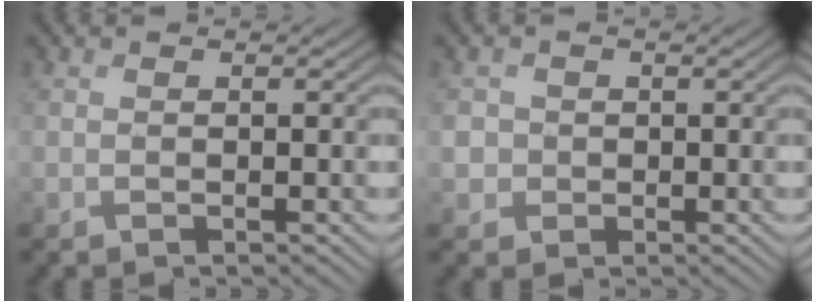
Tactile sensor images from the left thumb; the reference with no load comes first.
{"total": 2.3, "force": [-0.2, 2.3, 0.5], "torque": [-0.014, -0.004, -0.004]}